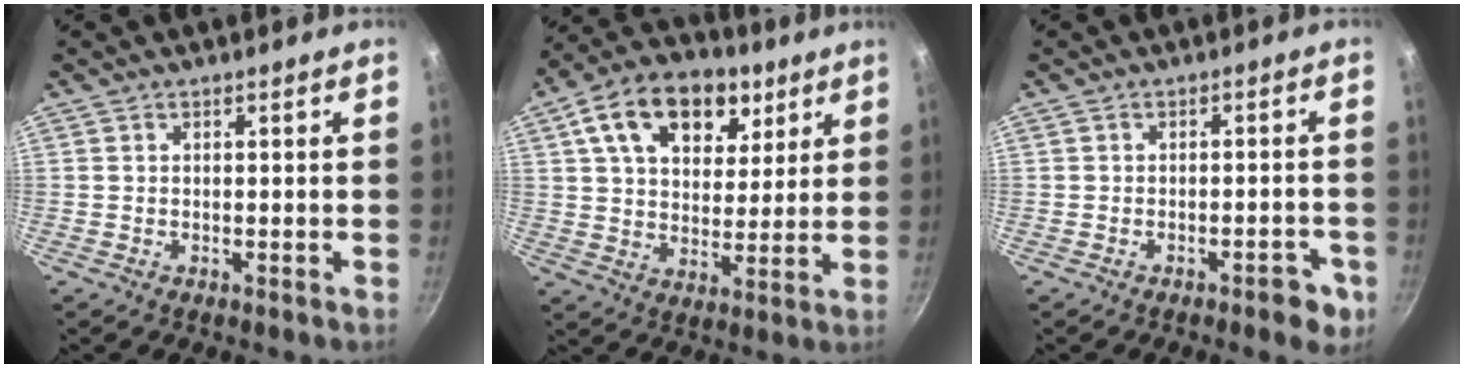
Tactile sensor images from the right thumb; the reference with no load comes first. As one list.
[{"total": 18.3, "force": [8.4, 12.0, 11.0], "torque": [-0.157, -0.011, 0.130]}, {"total": 4.9, "force": [-2.4, 2.1, 3.8], "torque": [-0.029, 0.021, -0.023]}]